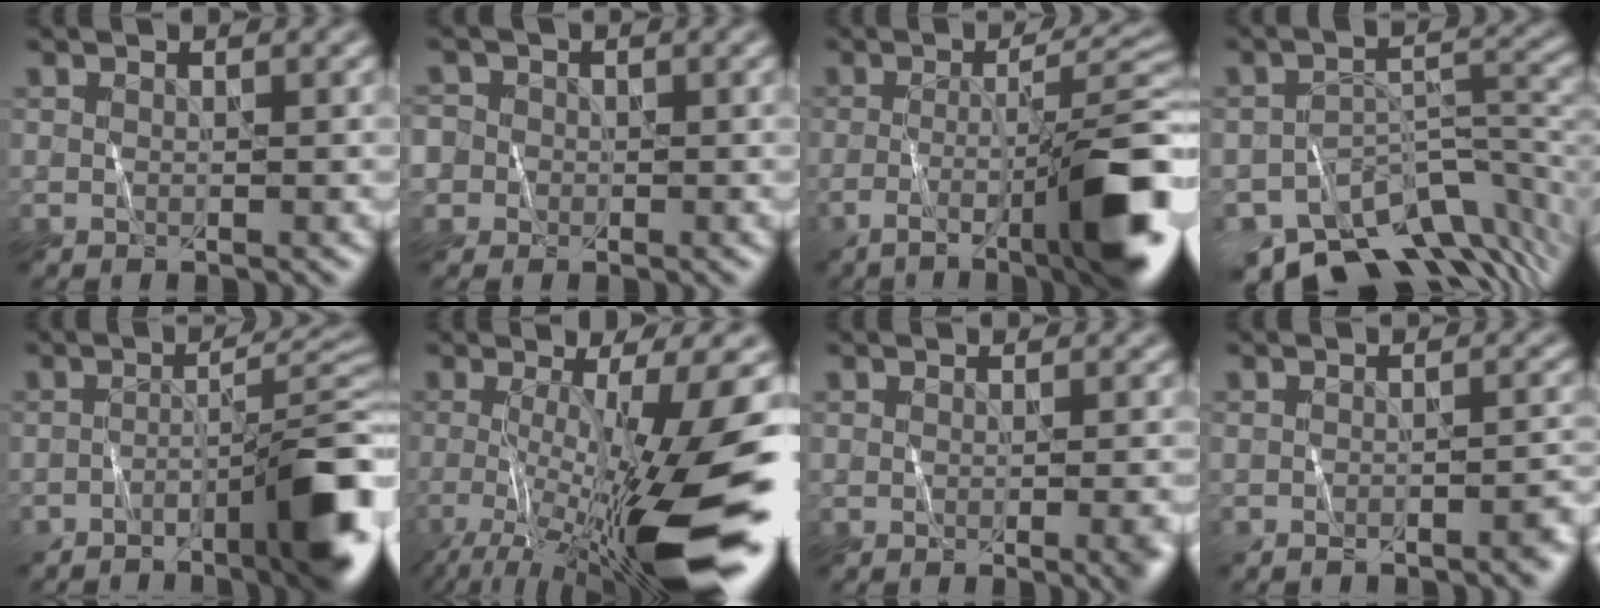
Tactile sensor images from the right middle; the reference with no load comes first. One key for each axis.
{"total": 3.2, "fx": -0.9, "fy": 3.1, "fz": 0.4, "tx": 0.004, "ty": 0.009, "tz": -0.035}
{"total": 10.9, "fx": -3.4, "fy": 2.4, "fz": 10.1, "tx": -0.138, "ty": 0.008, "tz": -0.050}
{"total": 10.1, "fx": -7.4, "fy": 4.0, "fz": 5.7, "tx": -0.070, "ty": -0.003, "tz": -0.115}
{"total": 7.8, "fx": -3.6, "fy": 1.3, "fz": 6.8, "tx": -0.084, "ty": 0.015, "tz": -0.063}
{"total": 12.9, "fx": -3.4, "fy": 2.6, "fz": 12.2, "tx": -0.184, "ty": -0.014, "tz": -0.054}
{"total": 2.6, "fx": -0.9, "fy": 0.8, "fz": 2.4, "tx": -0.023, "ty": -0.004, "tz": -0.015}
{"total": 2.1, "fx": -1.8, "fy": 0.2, "fz": 1.0, "tx": -0.002, "ty": 0.004, "tz": -0.033}